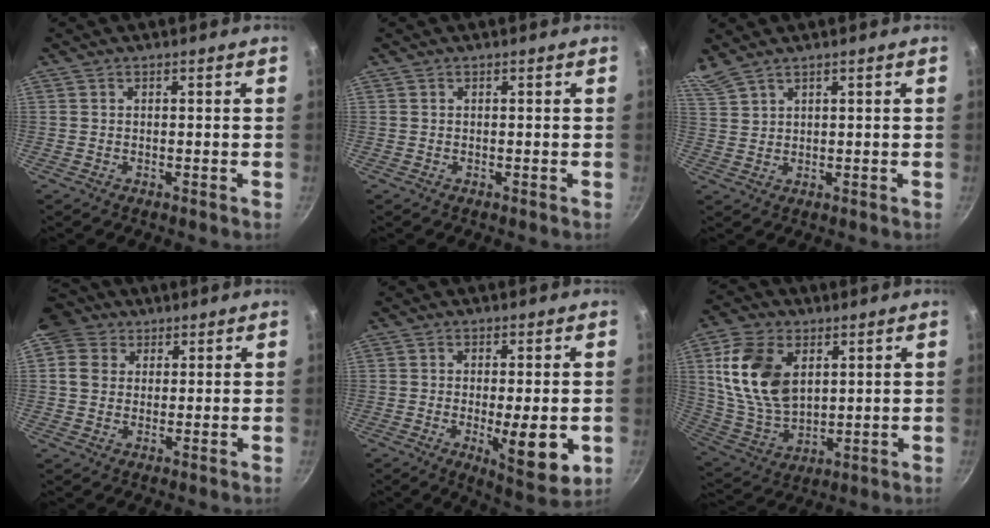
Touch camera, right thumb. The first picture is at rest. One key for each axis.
{"total": 0.0}
{"total": 4.5, "fx": 4.0, "fy": 1.0, "fz": 1.6, "tx": -0.034, "ty": -0.008, "tz": 0.090}
{"total": 6.7, "fx": 2.6, "fy": 5.6, "fz": 2.6, "tx": -0.020, "ty": 0.003, "tz": 0.036}
{"total": 10.8, "fx": -2.1, "fy": 3.2, "fz": 10.1, "tx": -0.131, "ty": -0.011, "tz": -0.020}
{"total": 16.3, "fx": 4.7, "fy": 10.4, "fz": 11.7, "tx": -0.203, "ty": -0.017, "tz": 0.104}